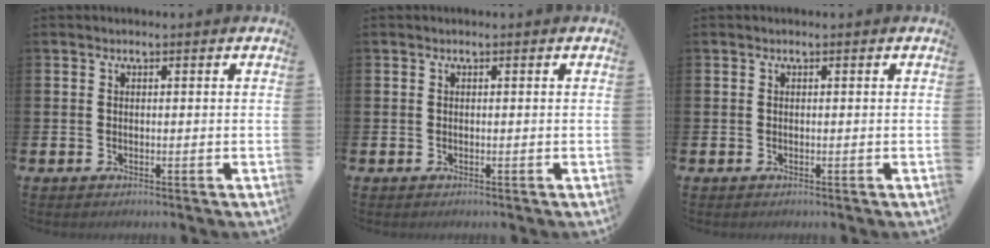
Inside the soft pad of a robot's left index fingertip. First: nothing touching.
{"total": 0.0}
{"total": 0.0}